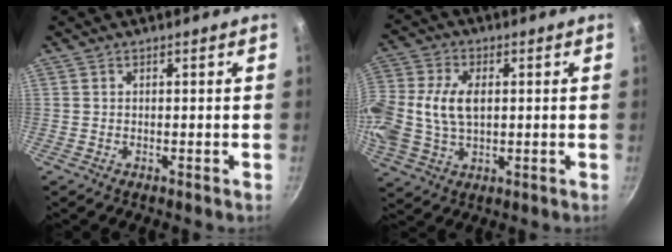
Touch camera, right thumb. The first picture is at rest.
{"total": 15.5, "force": [1.3, 10.5, 11.4], "torque": [-0.256, 0.026, 0.021]}